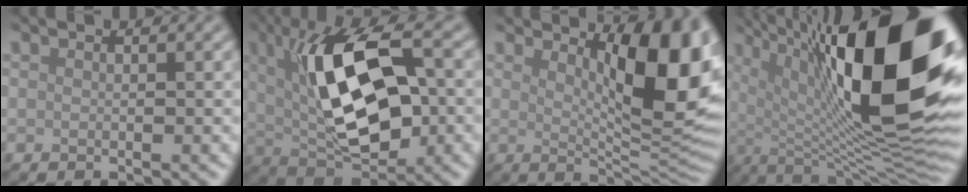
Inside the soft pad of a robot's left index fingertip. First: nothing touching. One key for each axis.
{"total": 11.9, "fx": 1.6, "fy": 5.2, "fz": 10.6, "tx": -0.180, "ty": 0.015, "tz": 0.022}
{"total": 10.2, "fx": 3.2, "fy": 3.3, "fz": 9.2, "tx": -0.125, "ty": -0.012, "tz": 0.056}
{"total": 20.4, "fx": 5.7, "fy": 6.8, "fz": 18.4, "tx": -0.274, "ty": 0.028, "tz": 0.094}